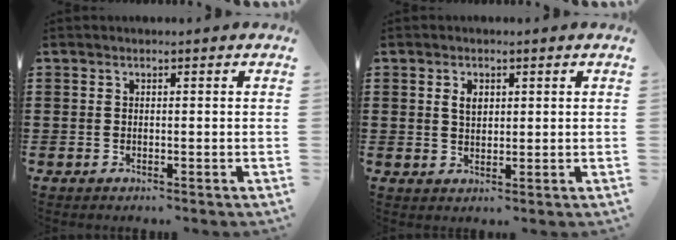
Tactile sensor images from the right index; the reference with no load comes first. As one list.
[{"total": 2.3, "force": [0.8, 1.4, 1.6], "torque": [-0.035, 0.007, 0.014]}]